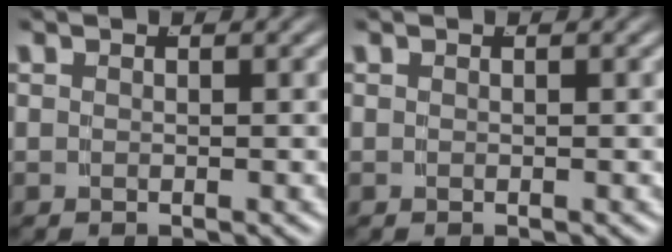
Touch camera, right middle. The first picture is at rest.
{"total": 0.0}